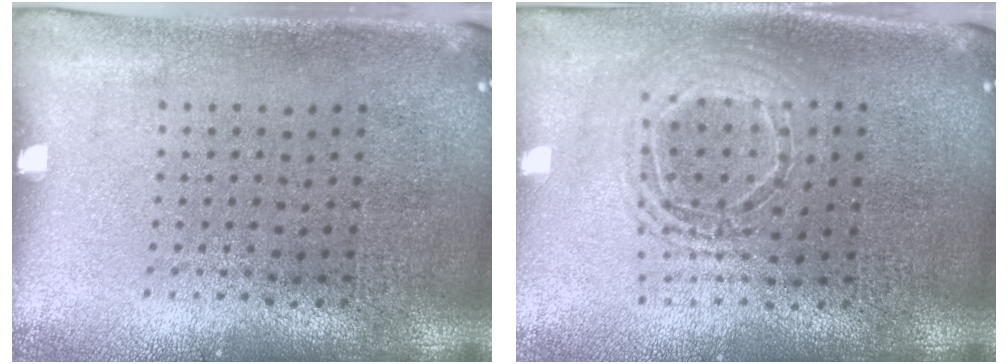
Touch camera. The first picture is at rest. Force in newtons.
{"total": 1.6, "press": 1.3, "slide": 0.9}